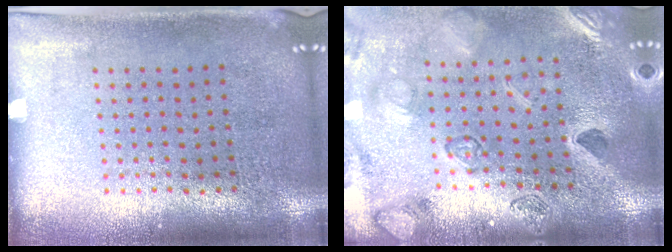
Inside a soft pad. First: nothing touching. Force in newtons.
{"total": 2.1, "press": 2.1, "slide": 0.3}